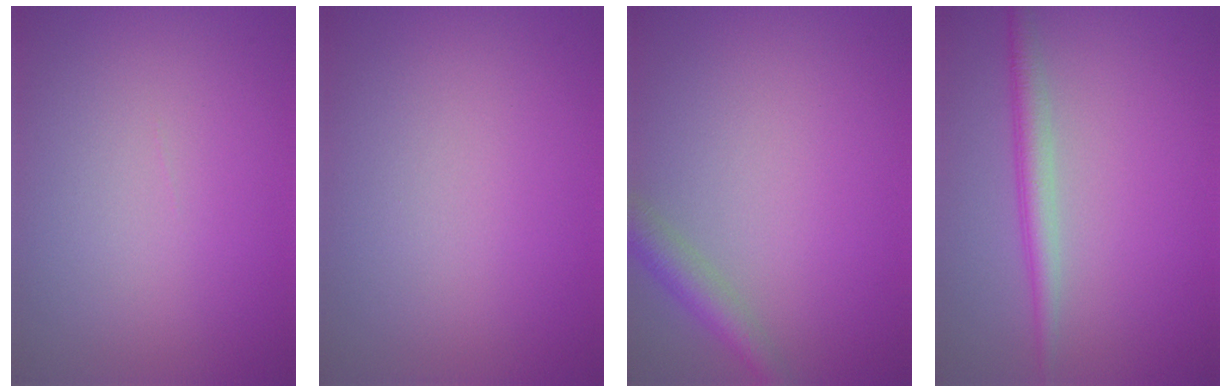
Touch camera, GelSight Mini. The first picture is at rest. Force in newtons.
{"total": 0.0}
{"total": 2.6, "press": 2.6, "slide": 0.2}
{"total": 2.5, "press": 2.5, "slide": 0.0}